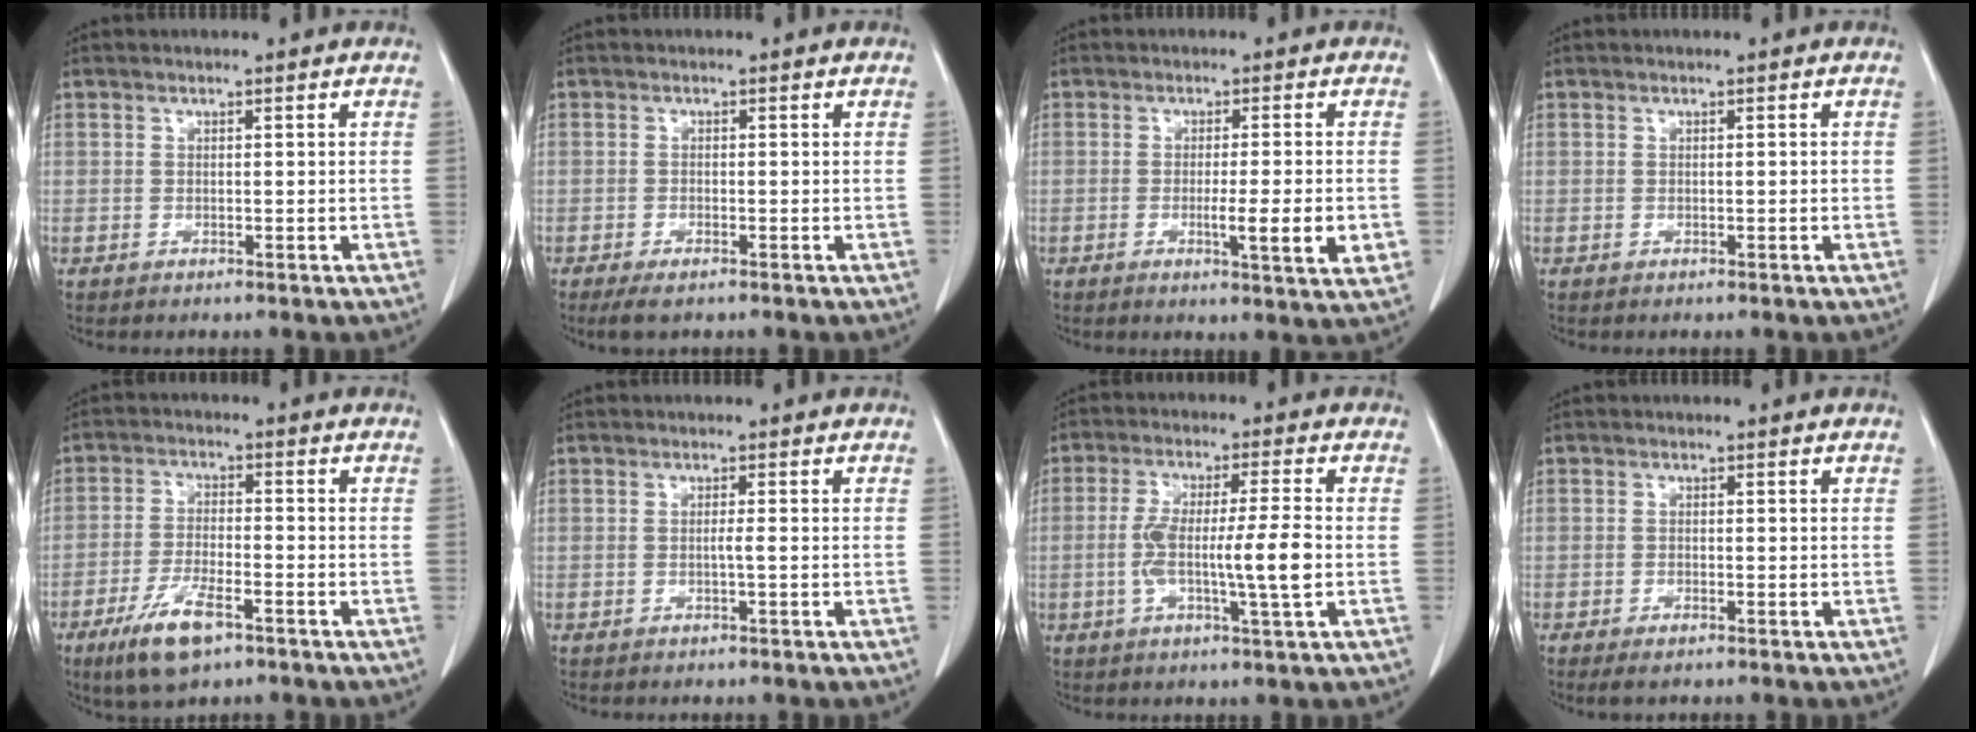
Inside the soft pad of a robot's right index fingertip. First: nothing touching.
{"total": 2.9, "force": [-2.0, 0.7, 2.0], "torque": [-0.036, -0.005, -0.032]}
{"total": 6.9, "force": [-1.4, 0.0, 6.8], "torque": [-0.093, -0.012, -0.018]}
{"total": 0.0}
{"total": 8.3, "force": [-5.0, 2.1, 6.3], "torque": [-0.128, -0.015, -0.089]}
{"total": 0.8, "force": [-0.3, -0.3, 0.7], "torque": [-0.009, 0.001, -0.007]}
{"total": 9.7, "force": [-1.3, 0.0, 9.6], "torque": [-0.177, 0.004, -0.025]}
{"total": 1.8, "force": [-1.3, 0.4, 1.2], "torque": [-0.019, -0.003, -0.018]}